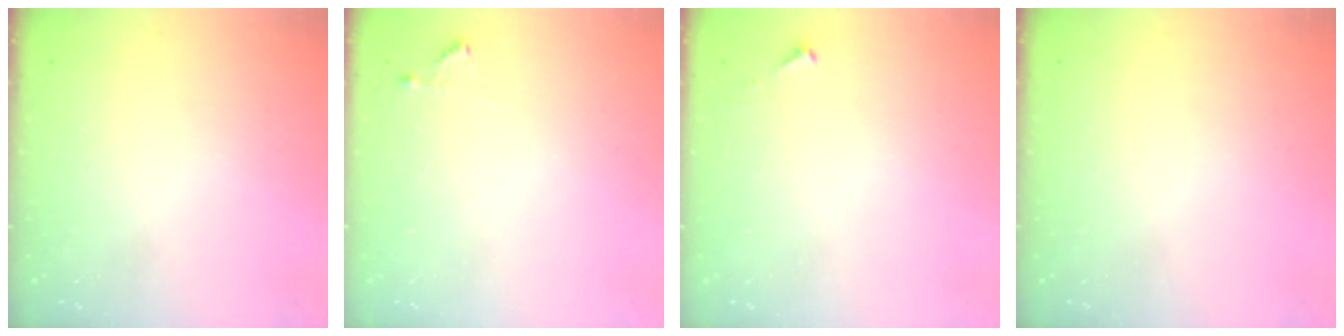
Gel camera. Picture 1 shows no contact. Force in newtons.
{"total": 4.4, "press": 4.3, "slide": 0.4}
{"total": 3.4, "press": 3.4, "slide": 0.4}
{"total": 0.0}